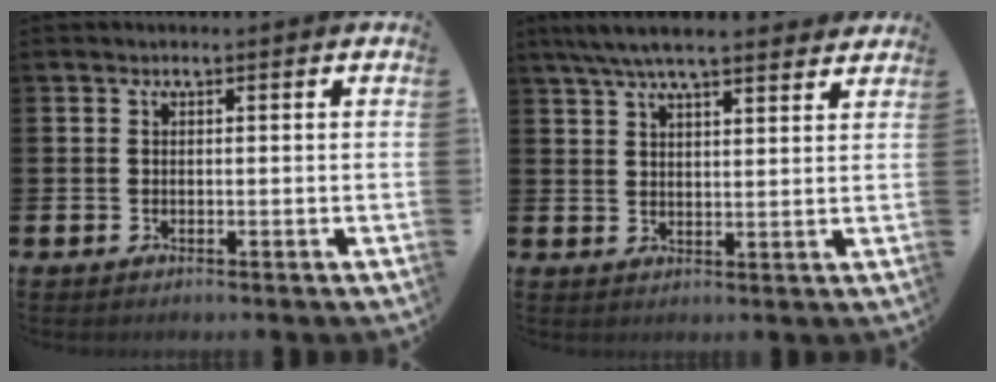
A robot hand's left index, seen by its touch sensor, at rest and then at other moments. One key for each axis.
{"total": 6.6, "fx": 5.9, "fy": 1.1, "fz": 2.6, "tx": -0.061, "ty": -0.017, "tz": 0.108}